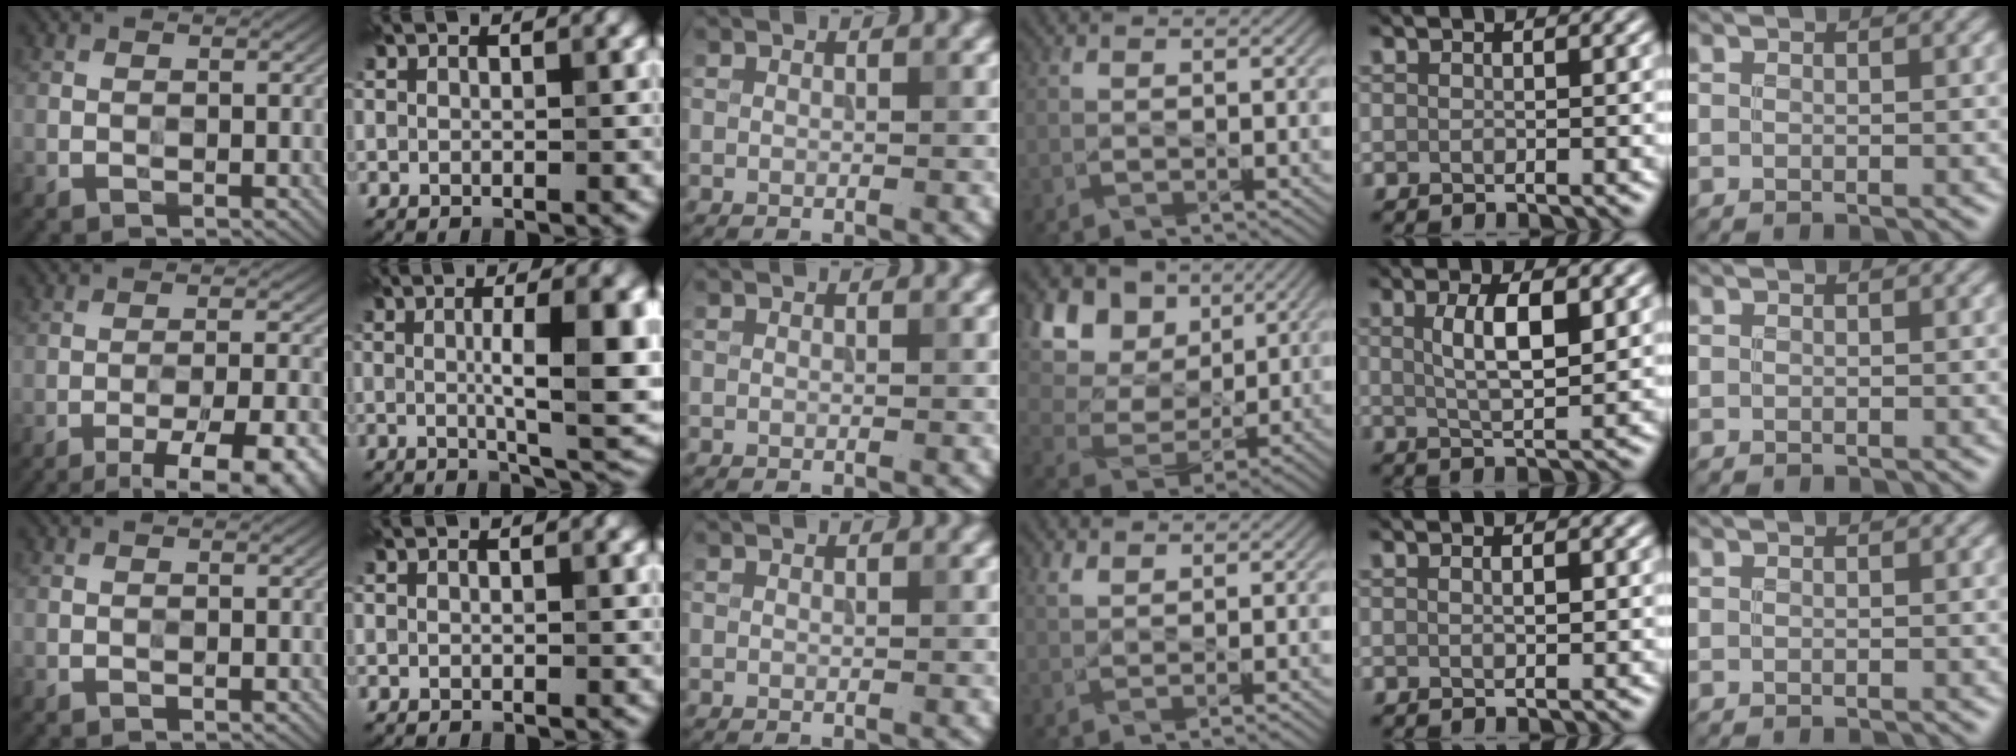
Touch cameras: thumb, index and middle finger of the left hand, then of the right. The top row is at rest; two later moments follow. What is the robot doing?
{"motion": "wipe", "object": "measuring cup"}